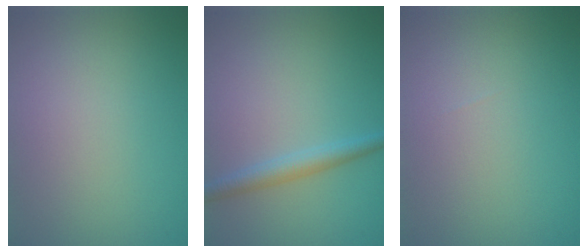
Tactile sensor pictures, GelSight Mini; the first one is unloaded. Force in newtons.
{"total": 2.3, "press": 2.3, "slide": 0.0}
{"total": 0.0}